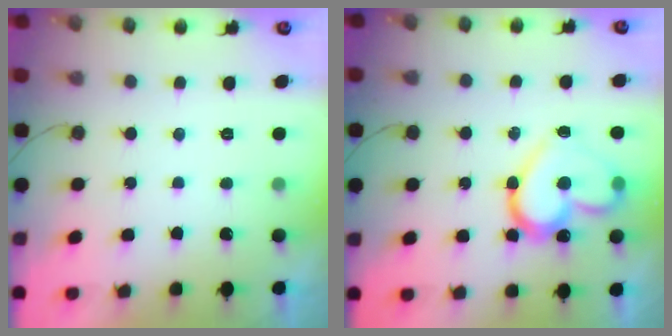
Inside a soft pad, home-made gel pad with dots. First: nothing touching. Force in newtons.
{"total": 17.9, "press": 17.9, "slide": 1.4}